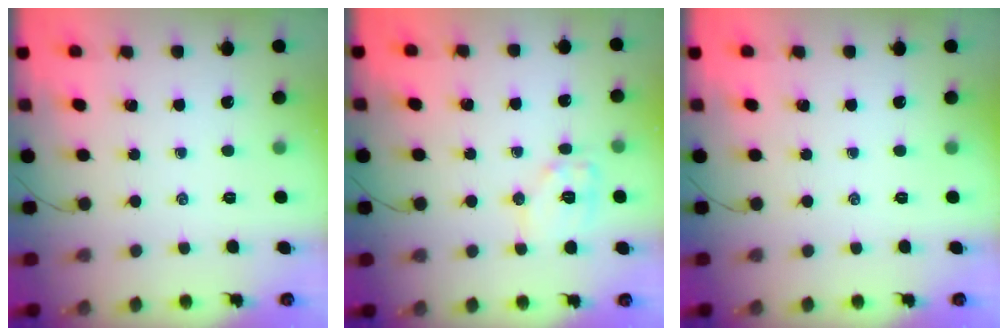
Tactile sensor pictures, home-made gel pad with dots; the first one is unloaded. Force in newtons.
{"total": 9.3, "press": 9.3, "slide": 0.1}
{"total": 0.0}